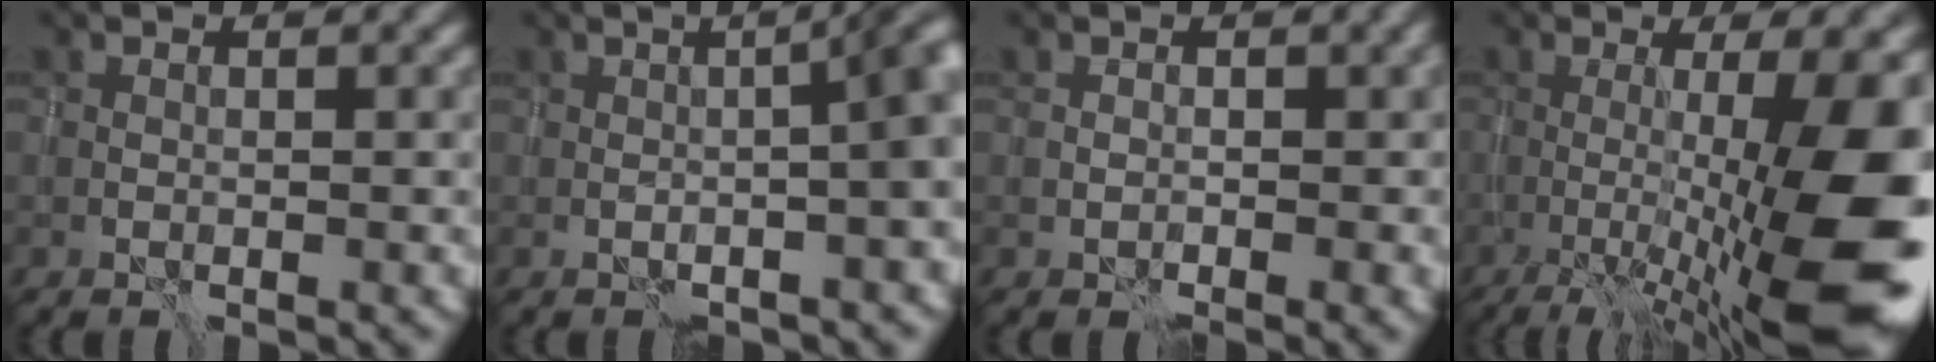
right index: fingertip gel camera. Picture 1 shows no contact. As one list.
[{"total": 9.6, "force": [-0.4, 3.9, 8.8], "torque": [-0.024, 0.032, -0.030]}, {"total": 2.6, "force": [-0.5, 1.7, 1.8], "torque": [-0.026, -0.007, -0.007]}, {"total": 14.3, "force": [-3.1, 3.2, 13.6], "torque": [-0.180, 0.010, -0.047]}]